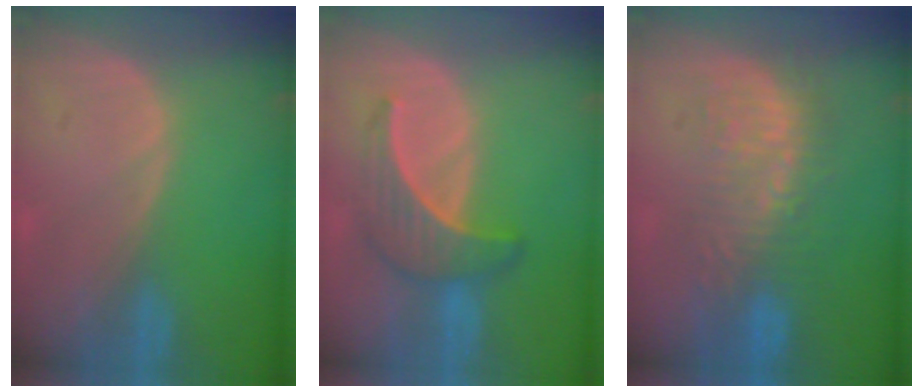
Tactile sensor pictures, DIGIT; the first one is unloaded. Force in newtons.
{"total": 6.2, "press": 6.0, "slide": 1.8}
{"total": 9.2, "press": 8.6, "slide": 3.1}